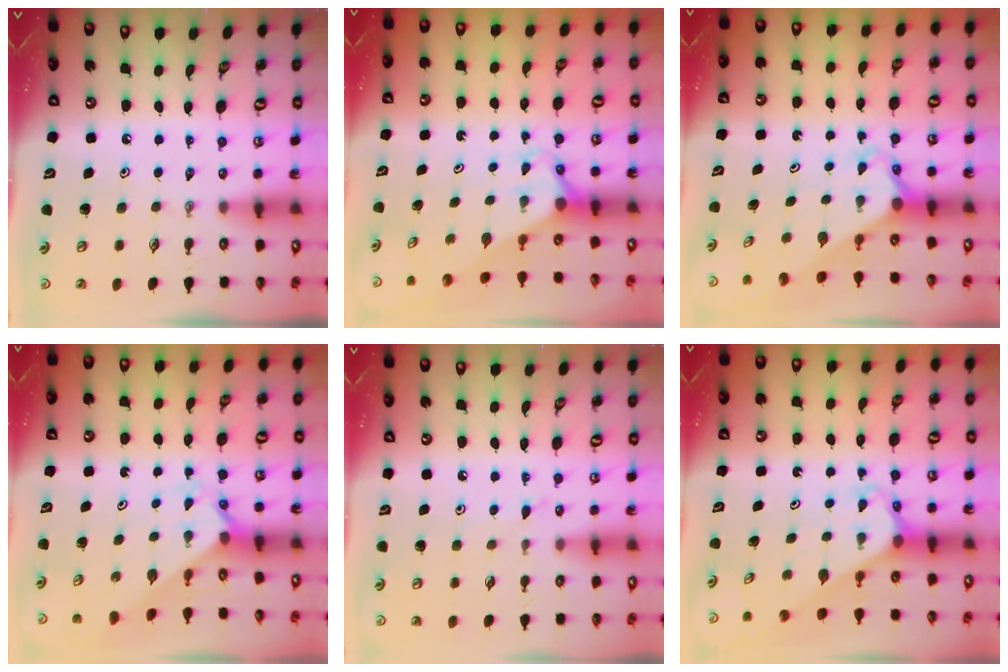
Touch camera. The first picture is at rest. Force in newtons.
{"total": 2.8, "press": 2.8, "slide": 0.0}
{"total": 2.7, "press": 2.7, "slide": 0.1}
{"total": 1.8, "press": 1.8, "slide": 0.2}
{"total": 6.5, "press": 6.5, "slide": 0.6}
{"total": 2.7, "press": 2.7, "slide": 0.2}